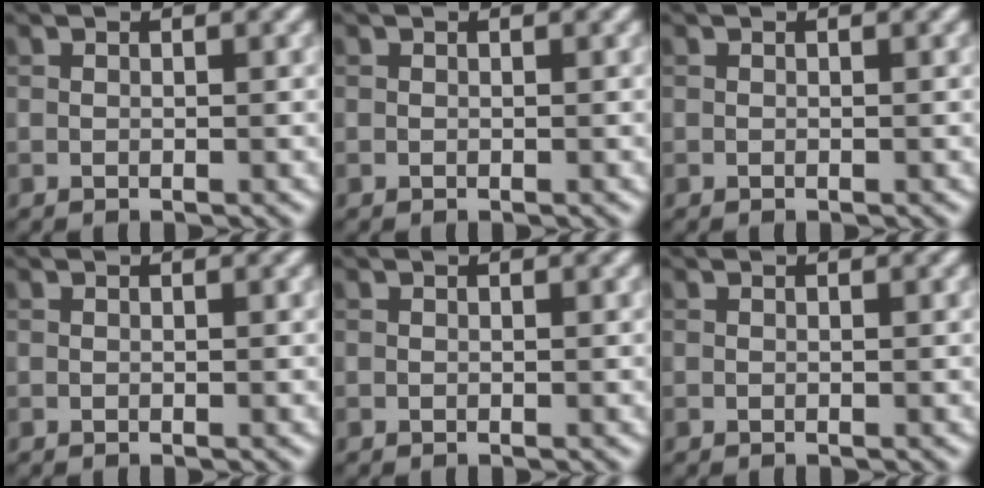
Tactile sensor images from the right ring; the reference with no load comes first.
{"total": 0.0}
{"total": 0.0}
{"total": 0.0}
{"total": 0.0}
{"total": 0.0}